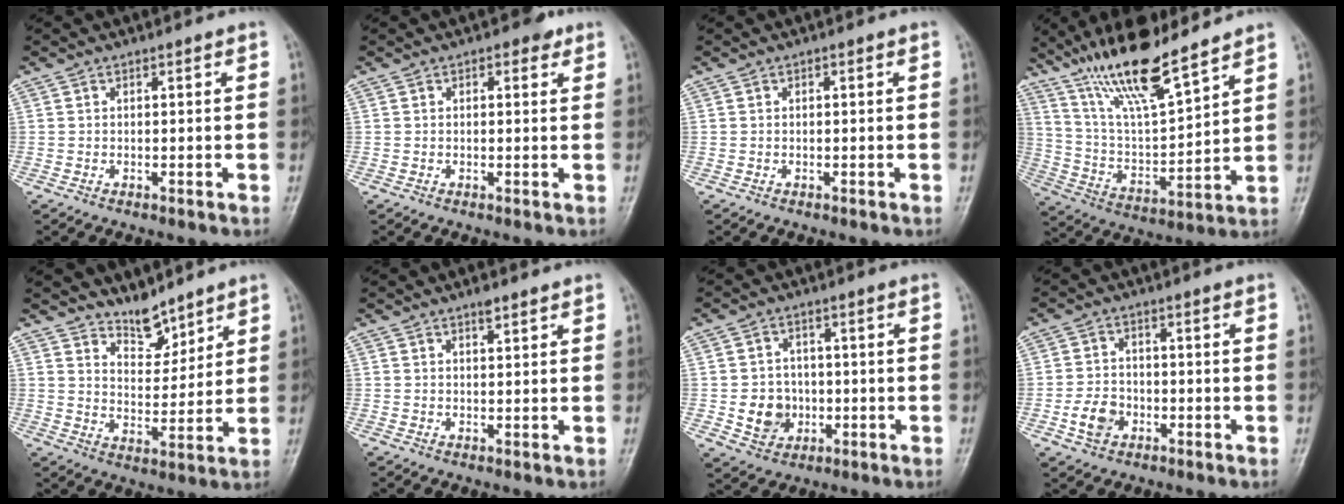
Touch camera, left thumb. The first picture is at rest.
{"total": 2.0, "force": [1.2, 1.2, 1.1], "torque": [-0.001, -0.003, 0.012]}
{"total": 0.0}
{"total": 16.9, "force": [13.1, 3.2, 10.2], "torque": [-0.171, -0.063, 0.248]}
{"total": 6.8, "force": [5.9, 2.7, 1.7], "torque": [-0.002, -0.055, 0.112]}
{"total": 1.9, "force": [1.5, 0.6, 1.0], "torque": [-0.010, -0.009, 0.025]}
{"total": 6.6, "force": [-0.7, 6.0, 2.6], "torque": [-0.014, 0.008, -0.006]}
{"total": 5.0, "force": [-1.7, 4.0, 2.6], "torque": [-0.037, 0.011, -0.032]}